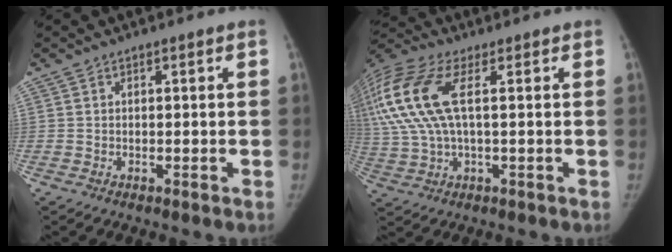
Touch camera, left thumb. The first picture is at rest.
{"total": 18.5, "force": [4.3, 8.4, 16.0], "torque": [-0.400, 0.022, 0.075]}